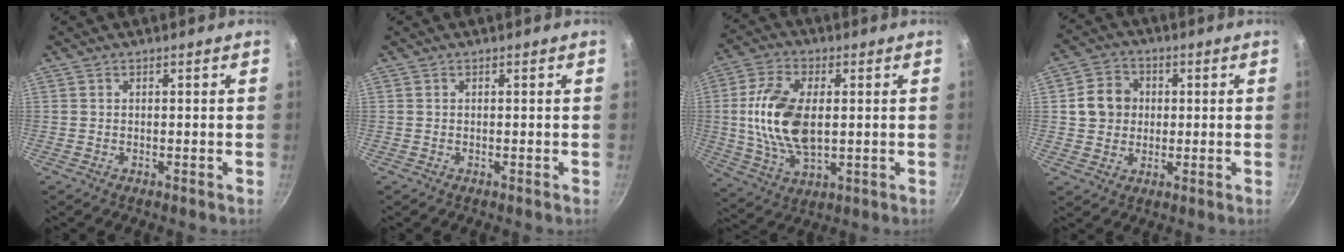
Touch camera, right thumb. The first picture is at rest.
{"total": 0.0}
{"total": 15.0, "force": [1.0, 8.4, 12.4], "torque": [-0.232, 0.004, 0.020]}
{"total": 7.6, "force": [1.0, 6.8, 3.3], "torque": [-0.027, 0.012, 0.009]}